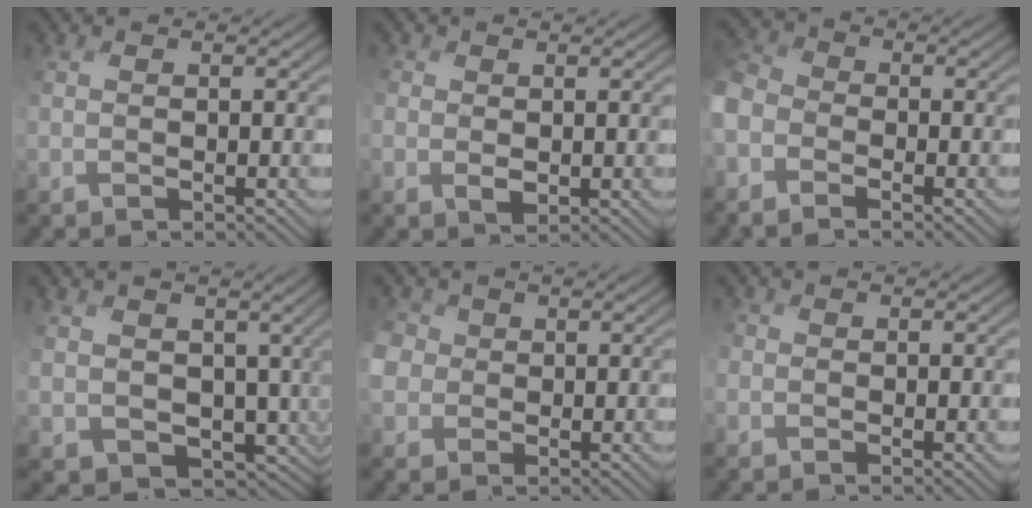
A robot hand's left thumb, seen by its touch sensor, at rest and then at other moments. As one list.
[{"total": 1.5, "force": [0.0, 1.4, 0.5], "torque": [-0.006, -0.003, -0.001]}, {"total": 5.6, "force": [-3.1, 4.1, 2.3], "torque": [-0.089, -0.009, -0.081]}, {"total": 7.4, "force": [0.5, 6.3, 3.8], "torque": [-0.090, -0.035, 0.002]}, {"total": 5.1, "force": [-0.3, 4.7, 1.8], "torque": [-0.069, -0.005, -0.024]}, {"total": 1.6, "force": [-0.1, 1.5, -0.6], "torque": [0.015, 0.007, -0.018]}]